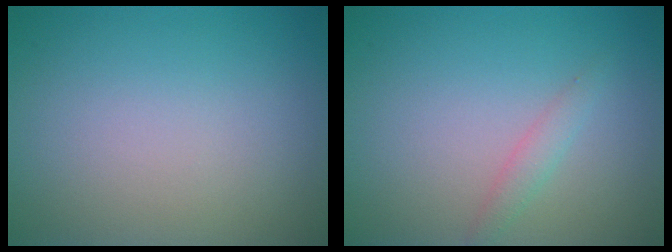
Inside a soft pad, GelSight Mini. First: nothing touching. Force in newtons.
{"total": 1.3, "press": 1.3, "slide": 0.0}